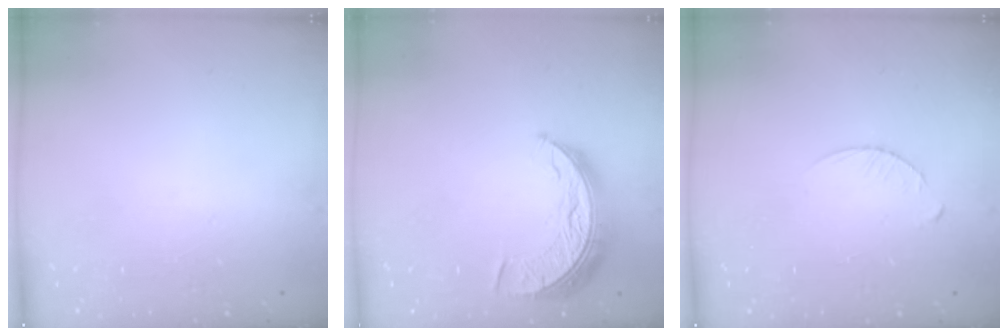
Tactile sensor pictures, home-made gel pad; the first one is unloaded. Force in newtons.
{"total": 10.5, "press": 10.5, "slide": 0.5}
{"total": 3.6, "press": 3.5, "slide": 0.4}